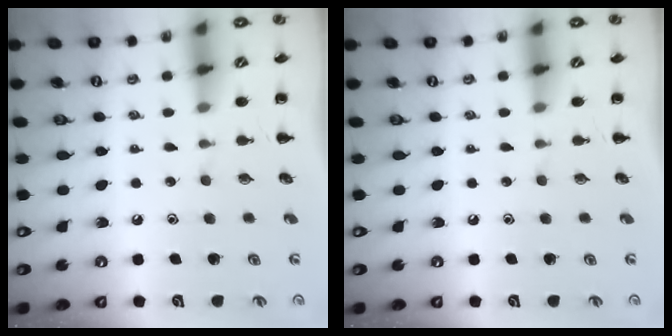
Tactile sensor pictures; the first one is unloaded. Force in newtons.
{"total": 0.0}